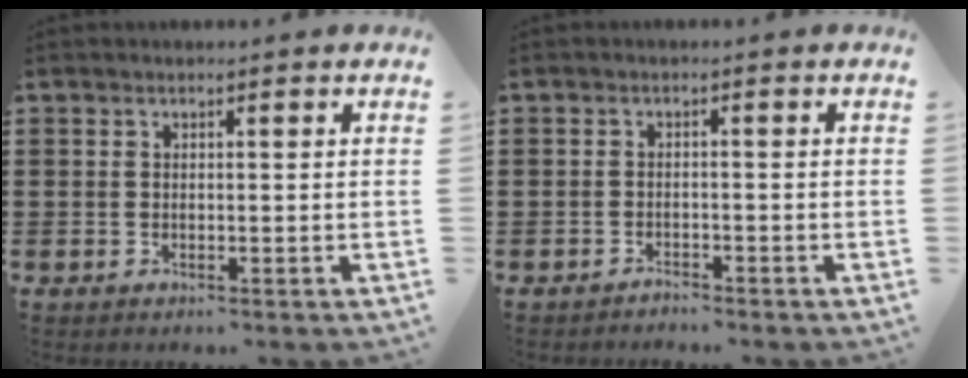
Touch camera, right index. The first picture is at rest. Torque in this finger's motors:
{"motor_torque": [-0.03, 0.64, -1.05, -0.18]}